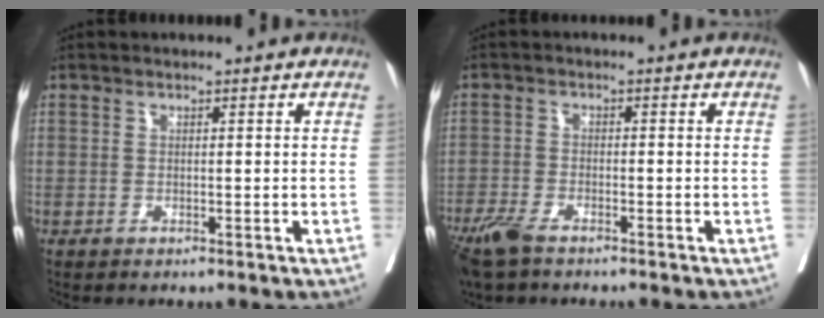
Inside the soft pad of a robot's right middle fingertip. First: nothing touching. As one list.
[{"total": 5.2, "force": [-4.0, 1.4, 3.0], "torque": [-0.062, -0.010, -0.075]}]